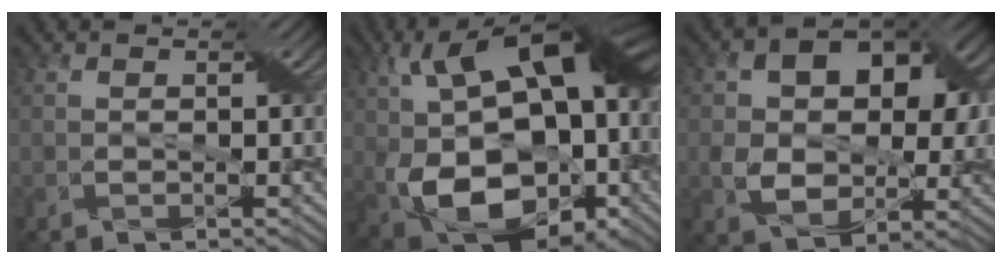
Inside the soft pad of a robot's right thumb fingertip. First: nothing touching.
{"total": 19.9, "force": [-0.5, 12.7, 15.3], "torque": [-0.275, -0.015, 0.004]}
{"total": 11.6, "force": [1.4, 8.4, 7.8], "torque": [-0.127, -0.004, 0.020]}